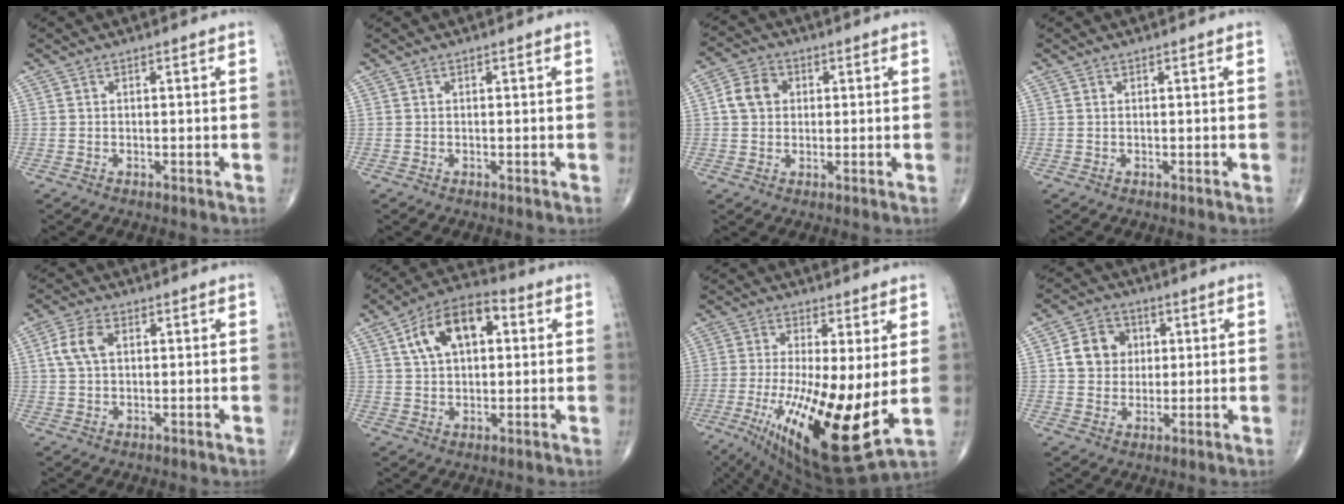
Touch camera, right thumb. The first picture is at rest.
{"total": 0.0}
{"total": 6.2, "force": [1.0, 5.1, 3.4], "torque": [-0.052, 0.010, 0.011]}
{"total": 0.0}
{"total": 5.7, "force": [1.4, 3.6, 4.2], "torque": [-0.090, 0.009, 0.025]}
{"total": 13.3, "force": [3.9, 7.6, 10.2], "torque": [-0.158, 0.020, 0.057]}
{"total": 21.4, "force": [-3.1, 5.9, 20.4], "torque": [-0.362, -0.036, -0.033]}
{"total": 8.6, "force": [1.7, 7.4, 4.0], "torque": [-0.037, -0.002, 0.025]}